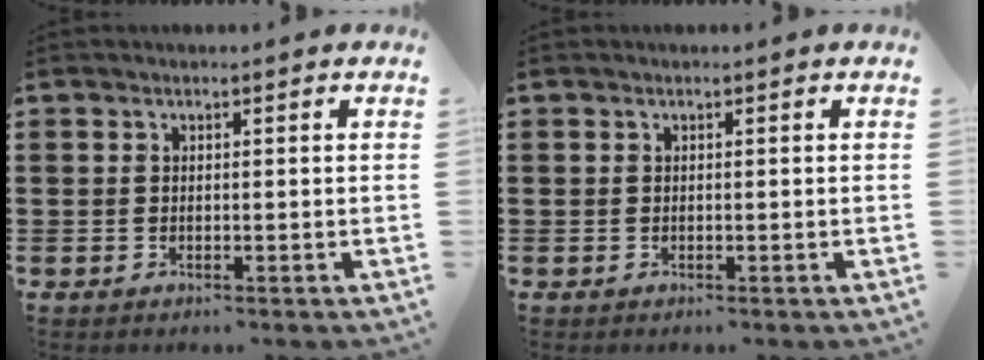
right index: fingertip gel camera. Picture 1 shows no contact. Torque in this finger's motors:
{"motor_torque": [0.02, 0.69, 0.00, 0.00]}